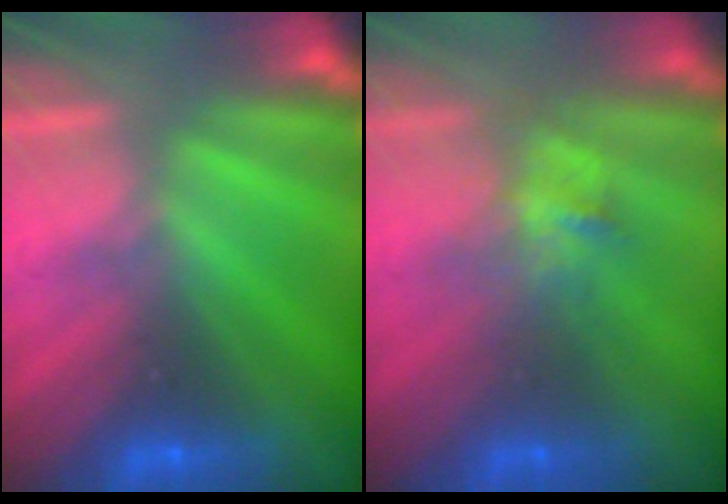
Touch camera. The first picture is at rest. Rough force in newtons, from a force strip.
{"total": 2.8}